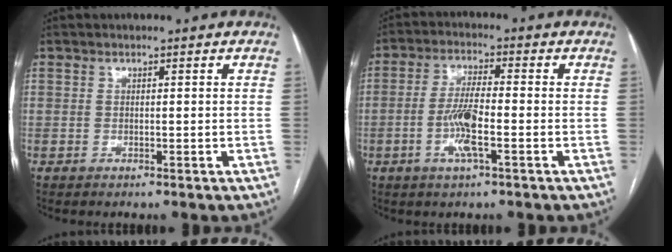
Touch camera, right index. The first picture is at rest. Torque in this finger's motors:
{"motor_torque": [1.14, -0.18, 0.45, 0.17]}